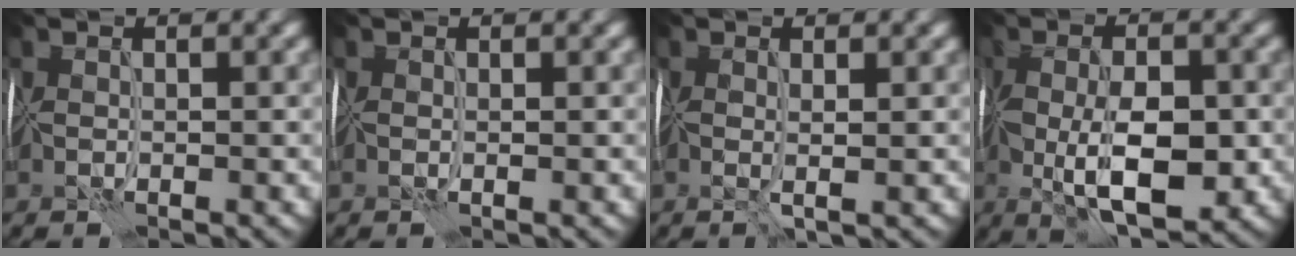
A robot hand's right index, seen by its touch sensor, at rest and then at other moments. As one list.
[{"total": 0.0}, {"total": 1.3, "force": [0.3, -0.2, 1.3], "torque": [-0.021, -0.002, 0.006]}, {"total": 7.0, "force": [-1.3, 3.1, 6.2], "torque": [-0.107, -0.007, -0.018]}]